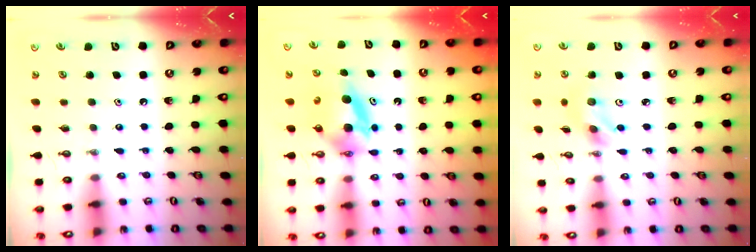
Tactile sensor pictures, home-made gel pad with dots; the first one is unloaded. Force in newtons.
{"total": 6.6, "press": 6.3, "slide": 2.0}
{"total": 5.7, "press": 5.7, "slide": 0.2}